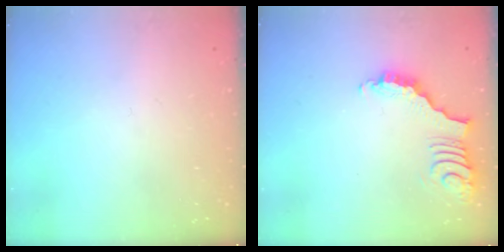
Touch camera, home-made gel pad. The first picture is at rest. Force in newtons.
{"total": 3.7, "press": 3.6, "slide": 0.7}